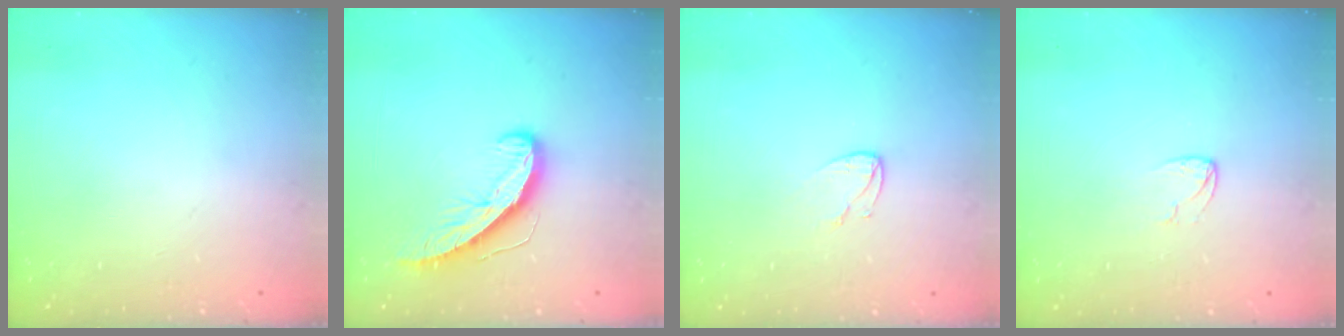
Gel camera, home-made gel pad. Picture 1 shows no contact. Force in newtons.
{"total": 9.7, "press": 9.7, "slide": 0.3}
{"total": 4.3, "press": 4.2, "slide": 0.5}
{"total": 3.4, "press": 3.4, "slide": 0.3}